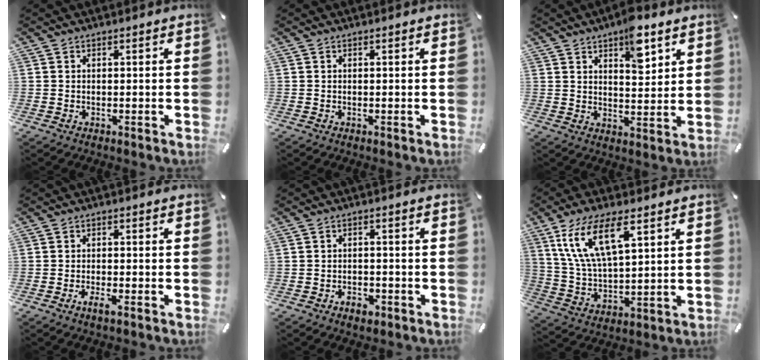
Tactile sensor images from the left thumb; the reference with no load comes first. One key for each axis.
{"total": 0.0}
{"total": 9.2, "fx": 6.1, "fy": 4.0, "fz": 5.7, "tx": -0.070, "ty": -0.034, "tz": 0.100}
{"total": 2.4, "fx": -1.3, "fy": 0.7, "fz": 2.0, "tx": -0.032, "ty": 0.003, "tz": -0.022}
{"total": 3.1, "fx": -1.8, "fy": 2.0, "fz": 1.5, "tx": -0.025, "ty": 0.008, "tz": -0.034}
{"total": 13.6, "fx": 7.5, "fy": 5.3, "fz": 10.0, "tx": -0.229, "ty": -0.012, "tz": 0.134}